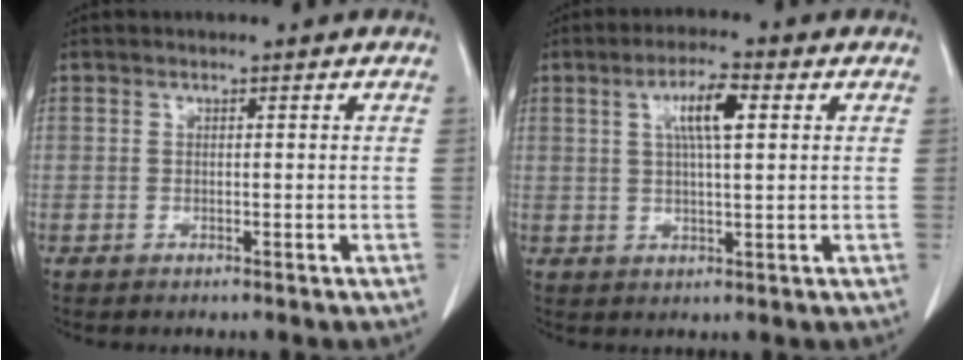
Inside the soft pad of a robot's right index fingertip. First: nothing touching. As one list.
[{"total": 6.6, "force": [2.0, 1.3, 6.1], "torque": [-0.113, 0.010, 0.037]}]